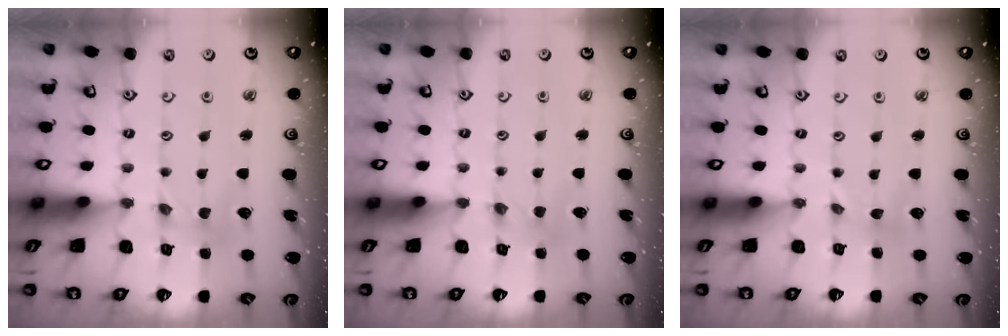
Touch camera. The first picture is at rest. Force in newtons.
{"total": 1.8, "press": 1.8, "slide": 0.3}
{"total": 0.0}